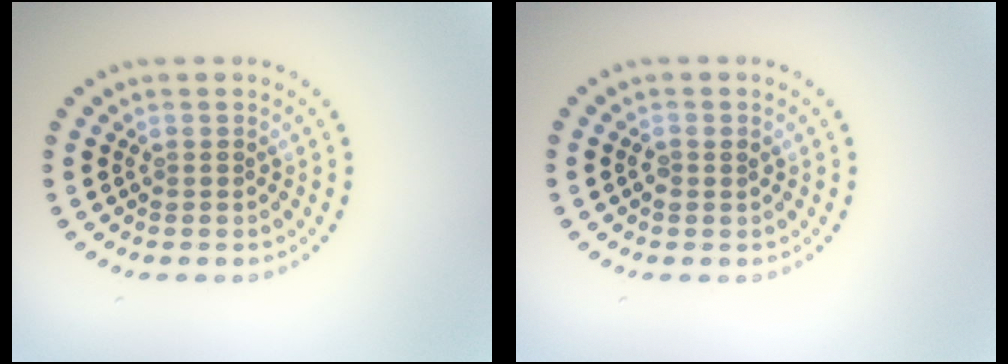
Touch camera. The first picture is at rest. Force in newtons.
{"total": 0.9, "press": 0.8, "slide": 0.2}